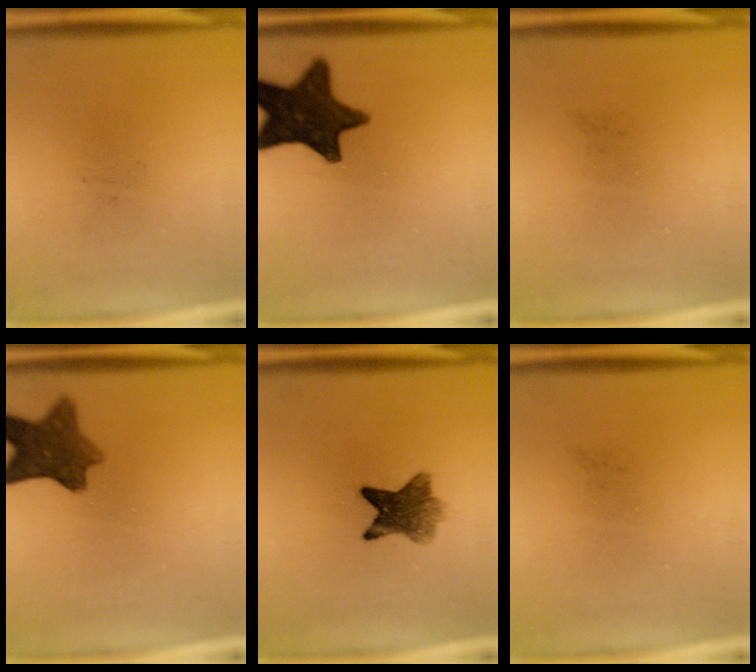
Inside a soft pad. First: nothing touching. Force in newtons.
{"total": 14.3}
{"total": 0.0}
{"total": 8.5}
{"total": 7.2}
{"total": 0.0}